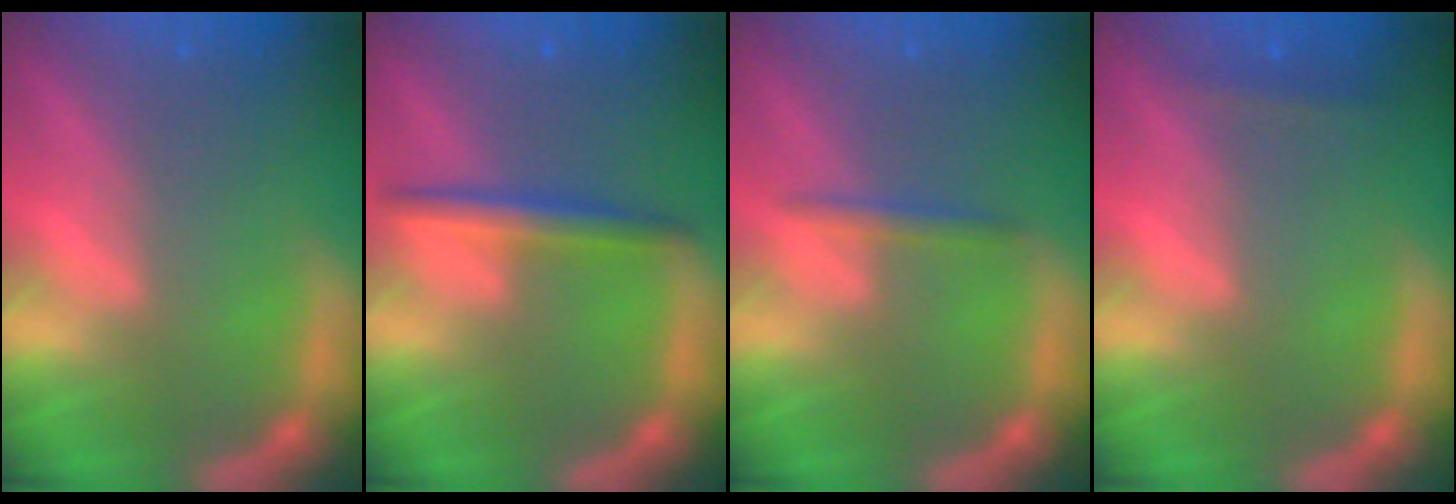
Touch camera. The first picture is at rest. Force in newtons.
{"total": 3.0}
{"total": 1.4}
{"total": 0.9}